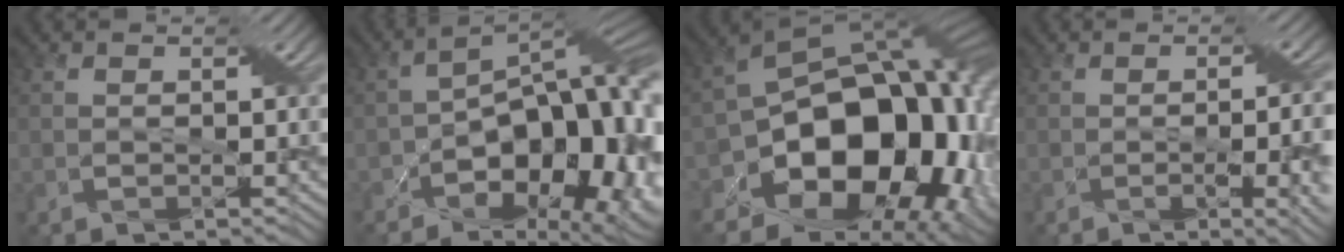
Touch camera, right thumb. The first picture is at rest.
{"total": 20.4, "force": [-7.4, 11.6, 15.1], "torque": [-0.177, -0.007, -0.088]}
{"total": 18.7, "force": [-4.6, 12.9, 12.7], "torque": [-0.183, -0.022, -0.071]}
{"total": 8.2, "force": [-1.9, 2.7, 7.4], "torque": [-0.087, -0.007, -0.017]}